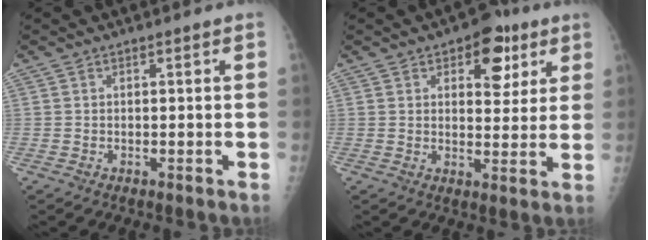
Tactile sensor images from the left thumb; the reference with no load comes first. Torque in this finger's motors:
{"motor_torque": [0.78, 0.78, 0.46, -0.48, 0.02]}